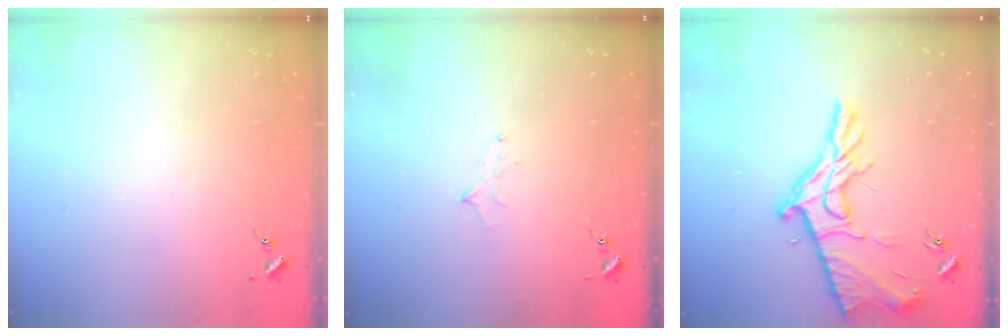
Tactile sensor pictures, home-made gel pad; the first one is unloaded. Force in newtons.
{"total": 5.8, "press": 5.7, "slide": 0.6}
{"total": 17.4, "press": 17.3, "slide": 0.9}